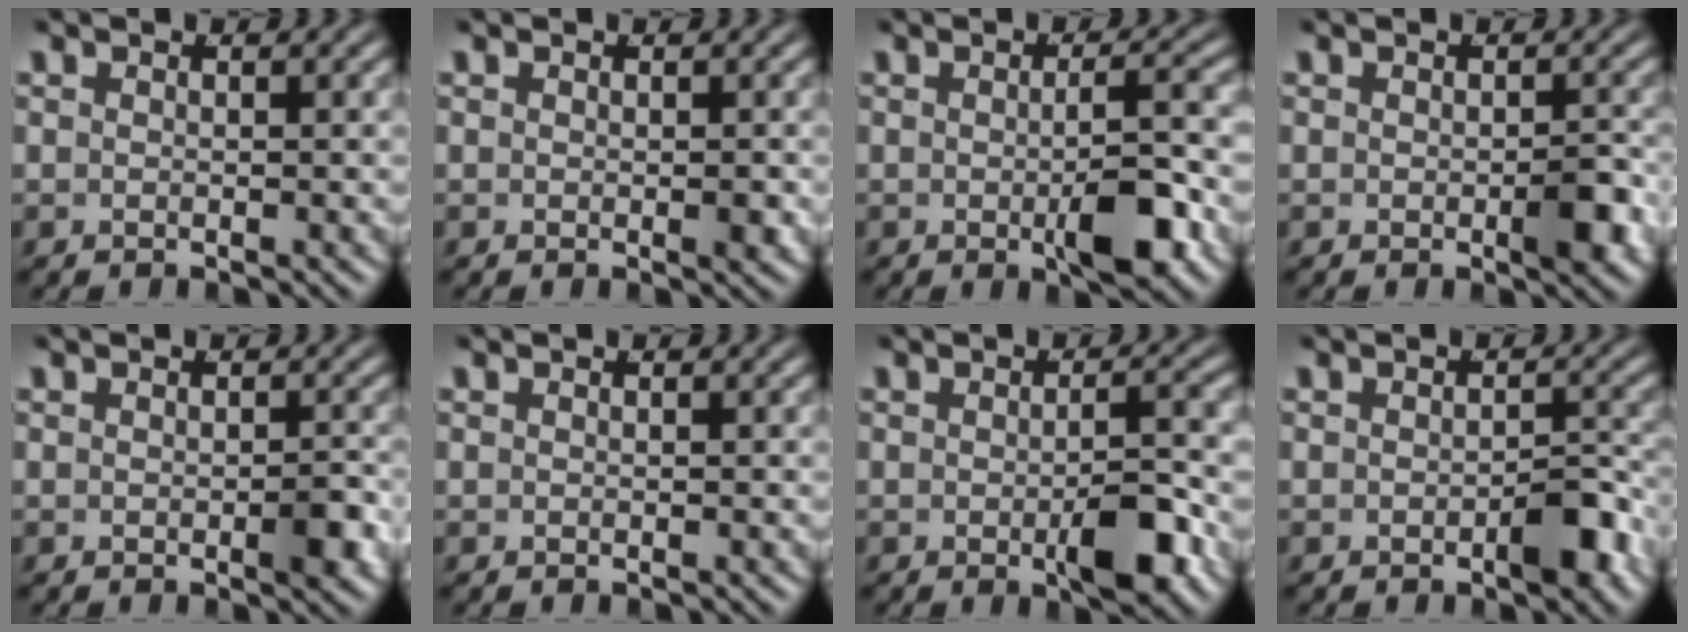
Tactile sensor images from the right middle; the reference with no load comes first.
{"total": 0.7, "force": [-0.1, 0.3, 0.6], "torque": [-0.005, -0.003, -0.002]}
{"total": 4.1, "force": [-1.2, 0.7, 3.9], "torque": [-0.043, 0.000, -0.021]}
{"total": 2.2, "force": [-0.7, 0.9, 1.9], "torque": [-0.031, -0.007, -0.012]}
{"total": 1.6, "force": [-0.6, 0.6, 1.4], "torque": [-0.022, -0.004, -0.011]}
{"total": 0.0}
{"total": 3.9, "force": [-1.3, 1.1, 3.5], "torque": [-0.041, -0.002, -0.023]}
{"total": 2.4, "force": [-1.3, 0.8, 1.9], "torque": [-0.023, -0.004, -0.018]}